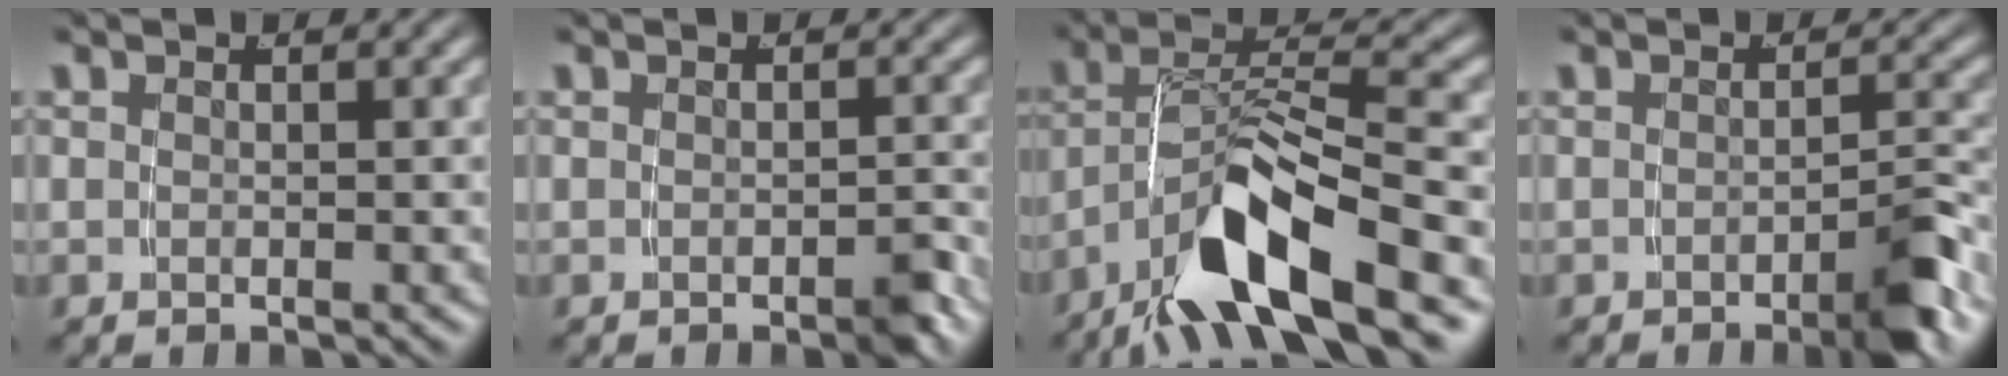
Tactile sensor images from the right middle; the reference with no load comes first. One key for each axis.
{"total": 1.4, "fx": -1.1, "fy": 0.2, "fz": 0.9, "tx": -0.015, "ty": -0.001, "tz": -0.021}
{"total": 7.9, "fx": -3.7, "fy": 2.4, "fz": 6.6, "tx": -0.106, "ty": -0.006, "tz": -0.060}
{"total": 3.2, "fx": -2.0, "fy": 0.2, "fz": 2.5, "tx": -0.026, "ty": 0.002, "tz": -0.039}